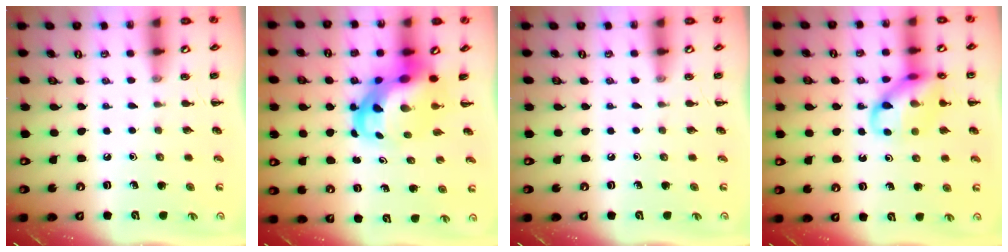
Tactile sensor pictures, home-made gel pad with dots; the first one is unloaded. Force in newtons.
{"total": 7.8, "press": 7.6, "slide": 2.0}
{"total": 0.0}
{"total": 12.7, "press": 12.6, "slide": 1.3}